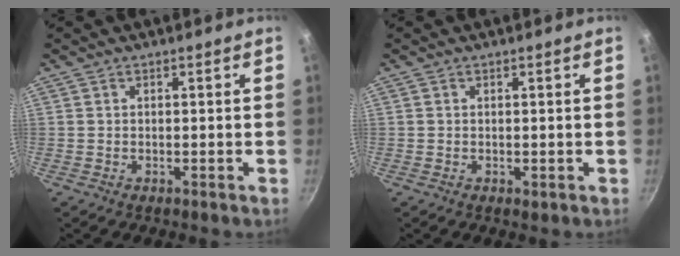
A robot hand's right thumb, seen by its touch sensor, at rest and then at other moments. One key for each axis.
{"total": 0.7, "fx": 0.0, "fy": 0.5, "fz": 0.5, "tx": -0.004, "ty": -0.001, "tz": 0.000}